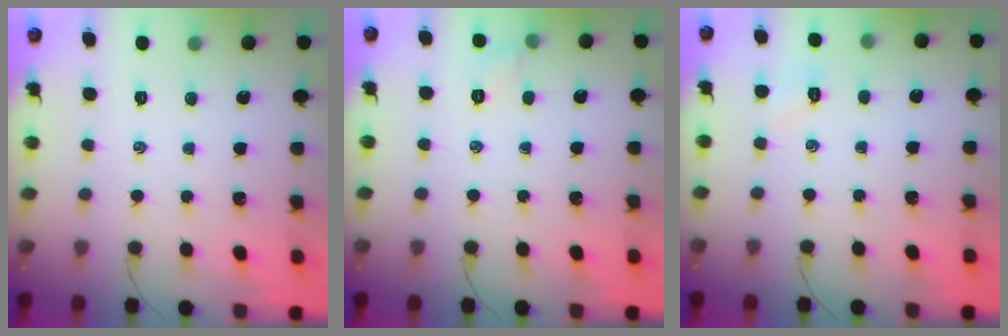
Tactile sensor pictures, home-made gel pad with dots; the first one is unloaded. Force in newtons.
{"total": 4.8, "press": 4.6, "slide": 1.4}
{"total": 2.9, "press": 2.8, "slide": 0.8}